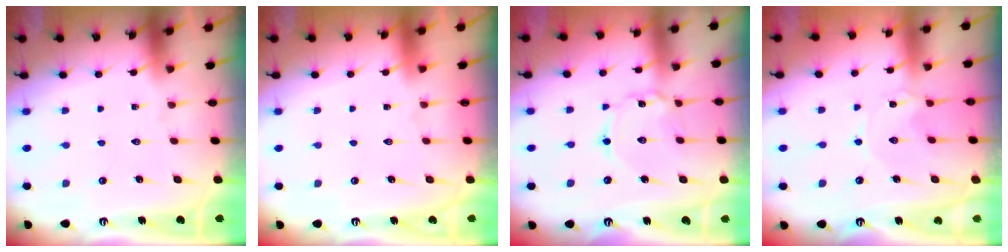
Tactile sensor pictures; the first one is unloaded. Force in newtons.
{"total": 1.6, "press": 1.6, "slide": 0.1}
{"total": 2.2, "press": 2.2, "slide": 0.3}
{"total": 0.0}